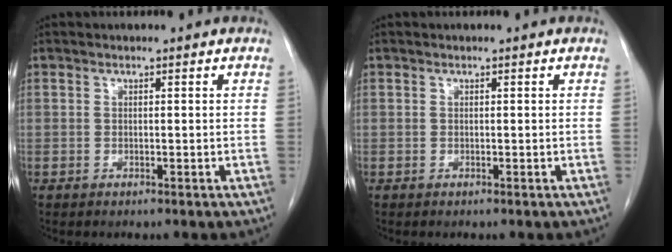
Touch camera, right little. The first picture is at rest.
{"total": 0.0}